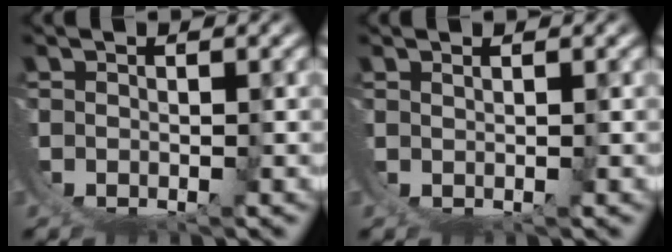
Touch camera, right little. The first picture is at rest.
{"total": 1.7, "force": [0.9, -1.3, 0.3], "torque": [0.003, 0.002, 0.020]}